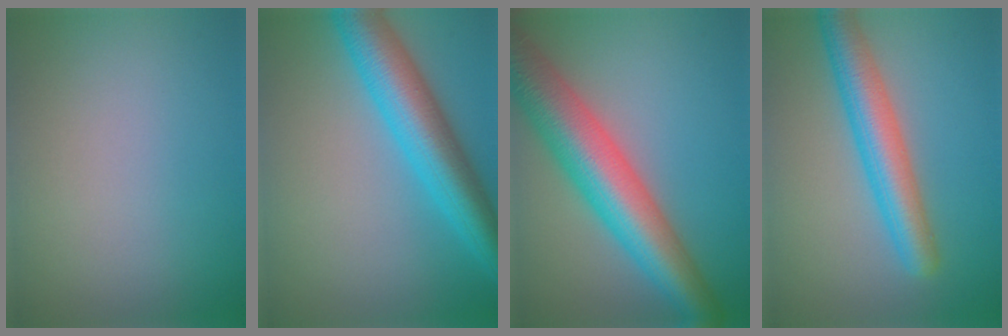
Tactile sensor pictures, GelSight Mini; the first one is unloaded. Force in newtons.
{"total": 7.8, "press": 7.8, "slide": 0.2}
{"total": 9.9, "press": 9.9, "slide": 0.4}
{"total": 5.4, "press": 5.4, "slide": 0.1}